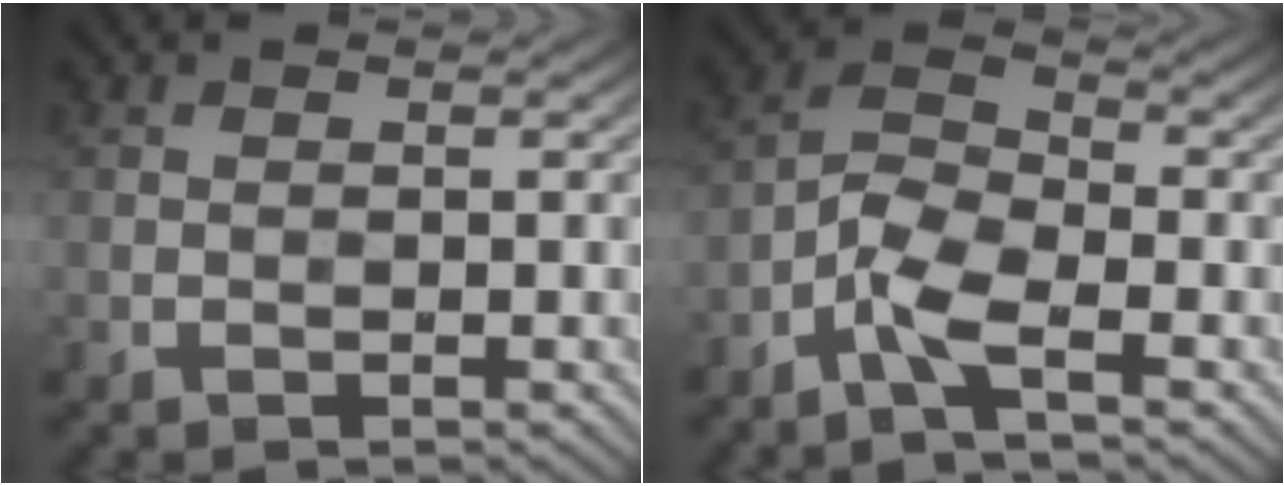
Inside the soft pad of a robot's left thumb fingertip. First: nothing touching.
{"total": 5.4, "force": [-3.3, 1.6, 4.0], "torque": [-0.090, 0.001, -0.083]}